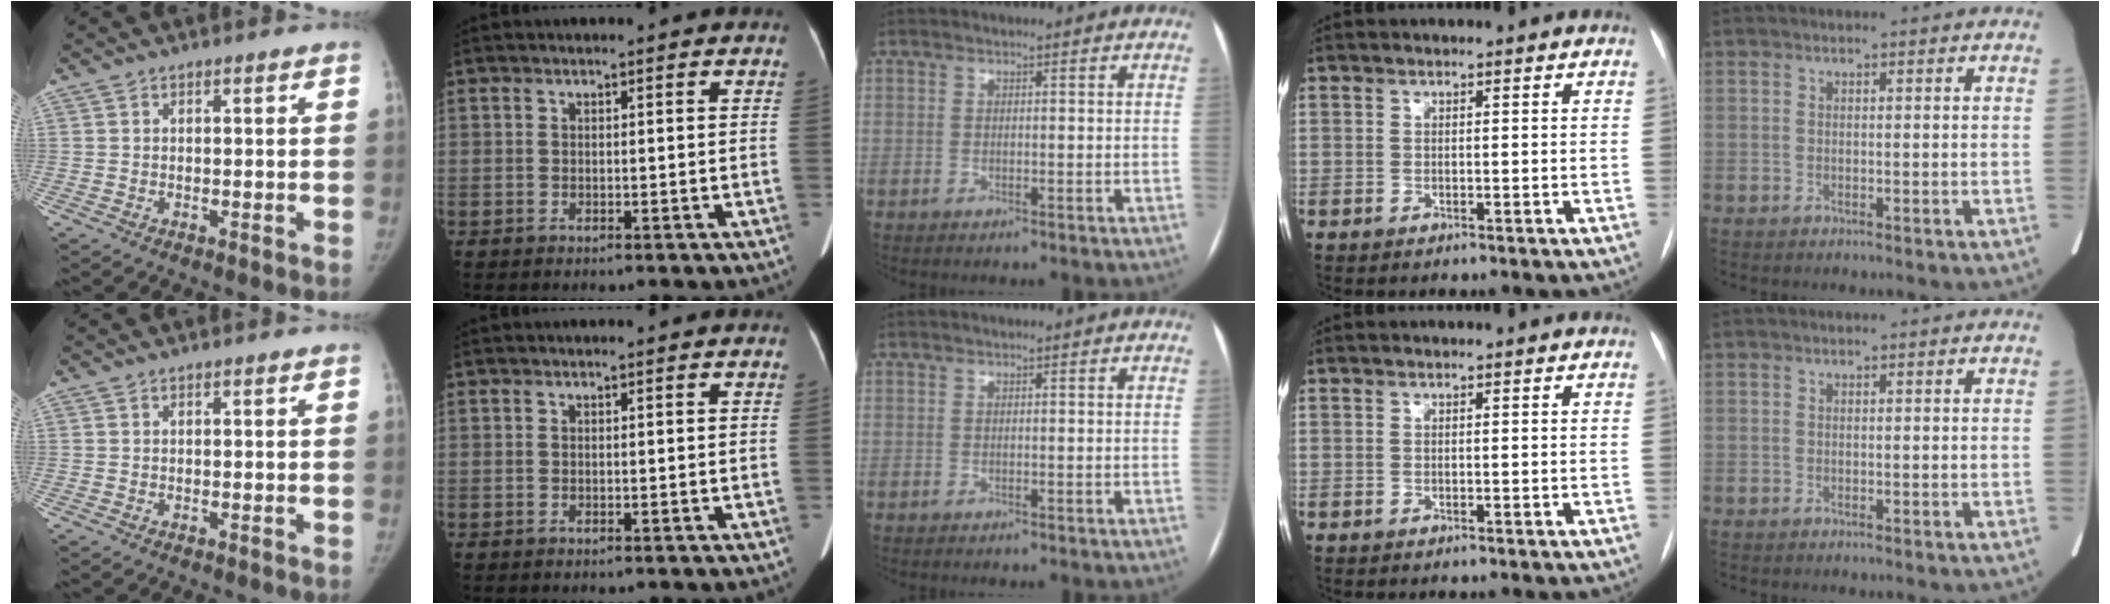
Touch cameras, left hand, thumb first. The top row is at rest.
{}